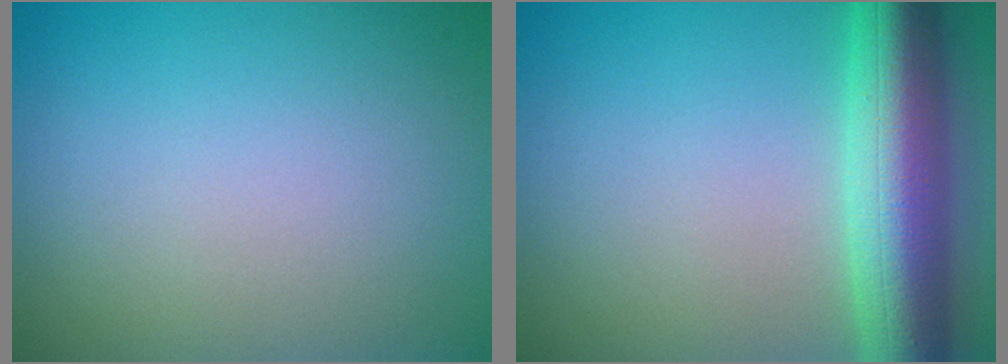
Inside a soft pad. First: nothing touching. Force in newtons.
{"total": 8.8, "press": 8.8, "slide": 0.4}